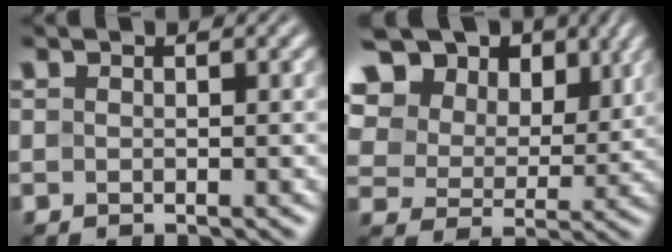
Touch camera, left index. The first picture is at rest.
{"total": 16.9, "force": [8.3, 11.6, 9.0], "torque": [-0.197, 0.035, 0.167]}